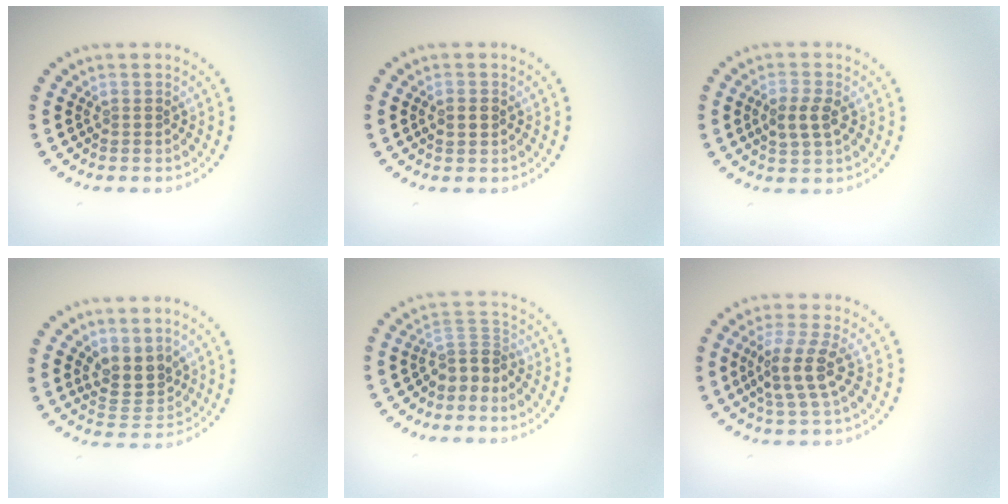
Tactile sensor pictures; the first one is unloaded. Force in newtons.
{"total": 2.0, "press": 2.0, "slide": 0.2}
{"total": 2.5, "press": 2.5, "slide": 0.3}
{"total": 3.3, "press": 2.9, "slide": 1.4}
{"total": 3.0, "press": 2.1, "slide": 2.0}
{"total": 3.8, "press": 3.3, "slide": 2.0}